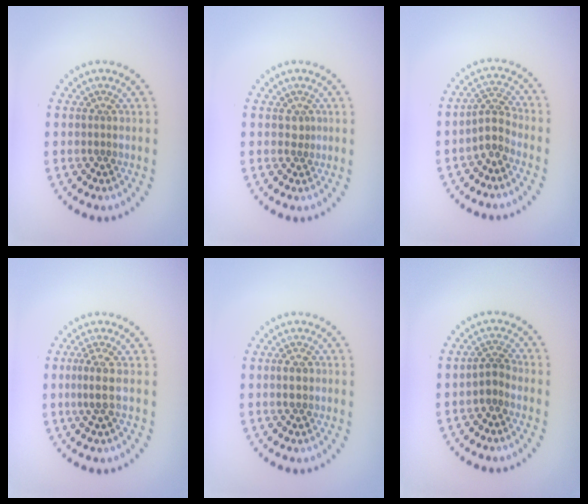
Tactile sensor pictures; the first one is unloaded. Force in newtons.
{"total": 0.9, "press": 0.6, "slide": 0.7}
{"total": 2.2, "press": 1.5, "slide": 1.5}
{"total": 2.0, "press": 1.5, "slide": 1.3}
{"total": 1.1, "press": 1.1, "slide": 0.1}
{"total": 1.6, "press": 1.3, "slide": 1.0}